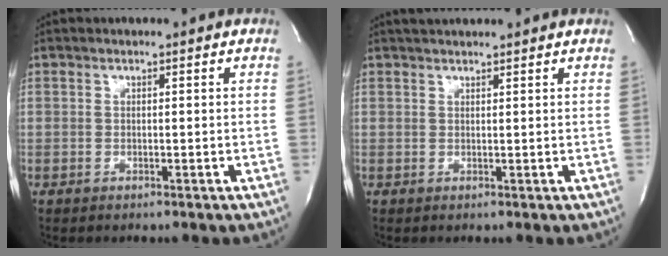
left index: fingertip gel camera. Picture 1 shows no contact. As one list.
[{"total": 3.6, "force": [3.4, 0.3, 1.2], "torque": [-0.018, 0.028, 0.047]}]